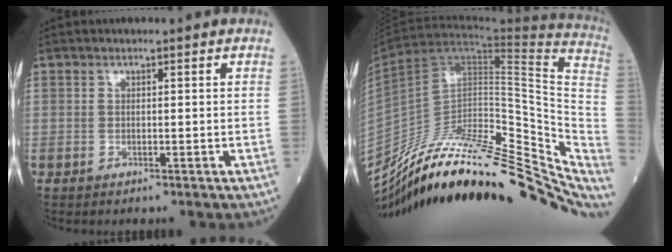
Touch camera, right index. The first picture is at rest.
{"total": 34.4, "force": [-26.1, 9.8, 20.1], "torque": [-0.242, -0.007, -0.377]}